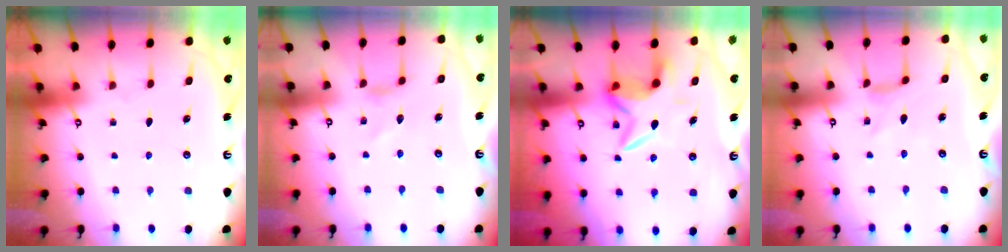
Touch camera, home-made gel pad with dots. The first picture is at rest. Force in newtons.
{"total": 0.0}
{"total": 7.7, "press": 7.6, "slide": 1.0}
{"total": 0.0}